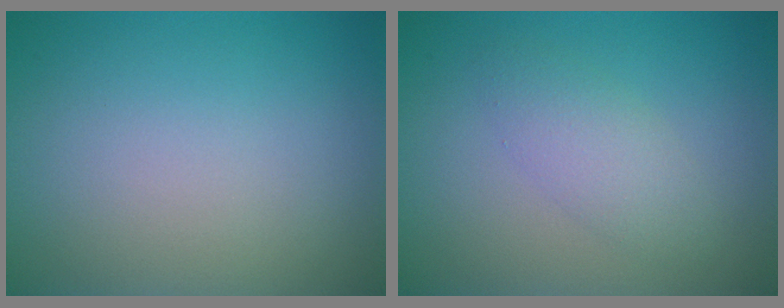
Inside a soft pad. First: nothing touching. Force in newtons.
{"total": 2.5, "press": 2.5, "slide": 0.0}